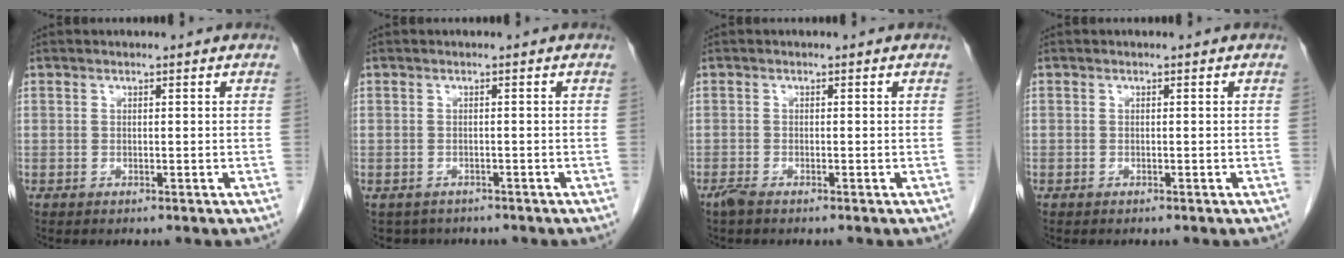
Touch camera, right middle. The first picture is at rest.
{"total": 3.5, "force": [-2.8, 2.0, 0.2], "torque": [-0.001, 0.002, -0.040]}
{"total": 1.4, "force": [-1.1, 0.2, 0.8], "torque": [-0.025, -0.004, -0.022]}
{"total": 0.0}